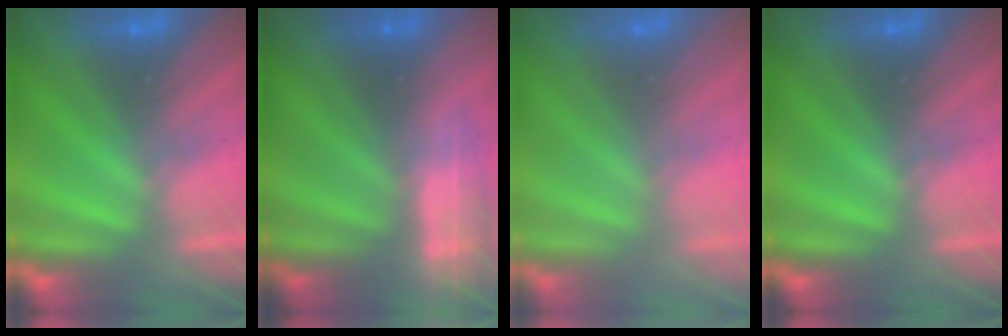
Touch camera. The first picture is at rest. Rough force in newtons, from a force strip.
{"total": 2.4}
{"total": 2.4}
{"total": 0.0}